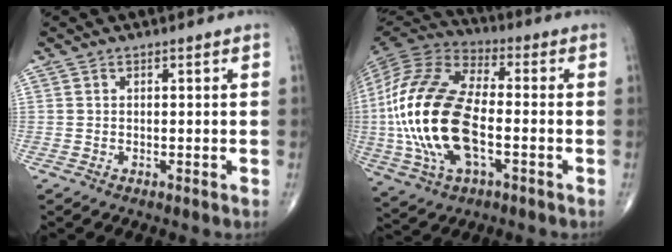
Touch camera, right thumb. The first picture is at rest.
{"total": 23.5, "force": [-3.1, 11.6, 20.2], "torque": [-0.438, 0.010, -0.056]}